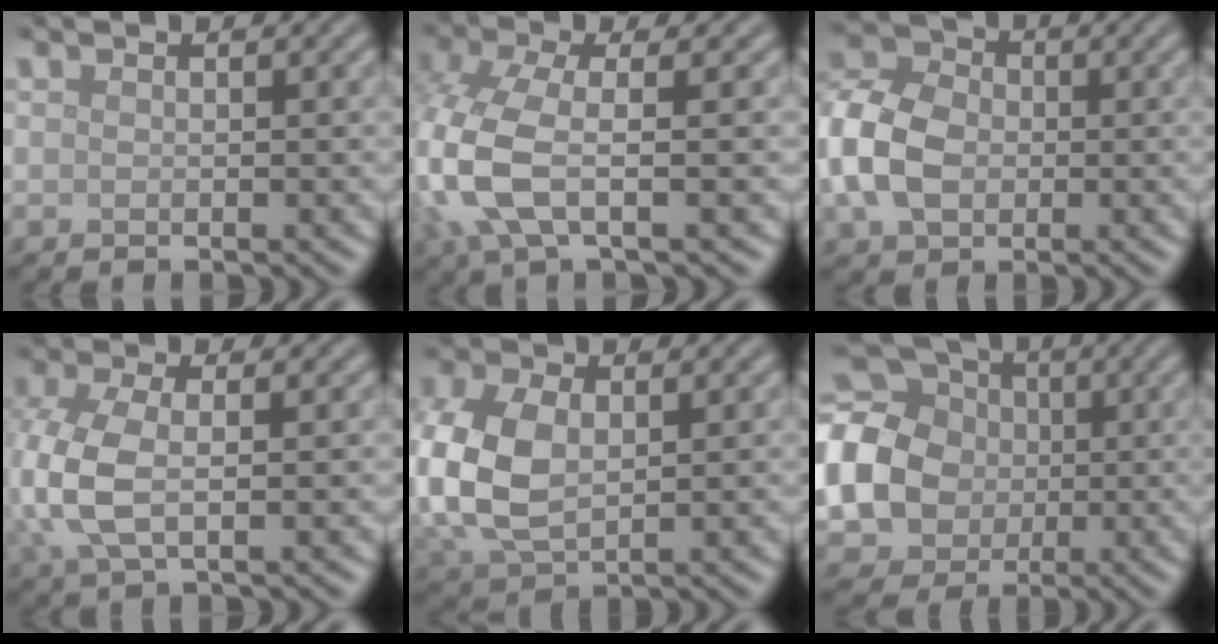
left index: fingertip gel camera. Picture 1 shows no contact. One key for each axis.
{"total": 6.3, "fx": -1.5, "fy": 2.6, "fz": 5.6, "tx": -0.155, "ty": -0.003, "tz": -0.037}
{"total": 8.0, "fx": -0.9, "fy": 6.0, "fz": 5.2, "tx": -0.130, "ty": 0.010, "tz": -0.034}
{"total": 5.4, "fx": -0.2, "fy": 2.8, "fz": 4.6, "tx": -0.124, "ty": 0.000, "tz": -0.007}
{"total": 7.7, "fx": 0.0, "fy": 5.1, "fz": 5.7, "tx": -0.152, "ty": 0.000, "tz": 0.001}
{"total": 16.8, "fx": 0.0, "fy": 15.0, "fz": 7.6, "tx": -0.206, "ty": 0.008, "tz": -0.044}